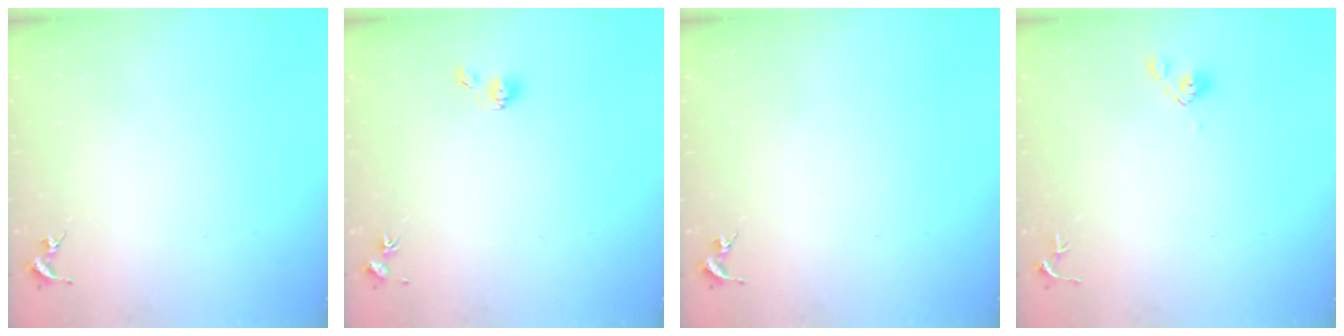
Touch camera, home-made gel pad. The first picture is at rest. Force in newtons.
{"total": 5.3, "press": 4.7, "slide": 2.3}
{"total": 0.0}
{"total": 4.8, "press": 4.8, "slide": 0.6}